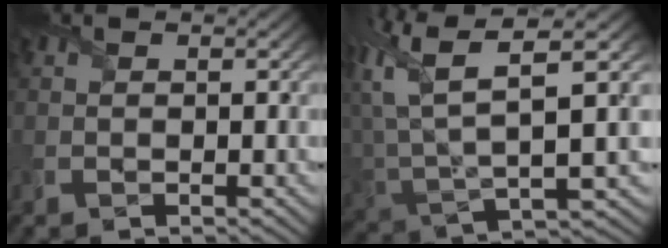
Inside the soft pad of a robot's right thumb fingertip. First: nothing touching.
{"total": 12.2, "force": [4.2, 4.9, 10.4], "torque": [-0.240, -0.001, 0.080]}